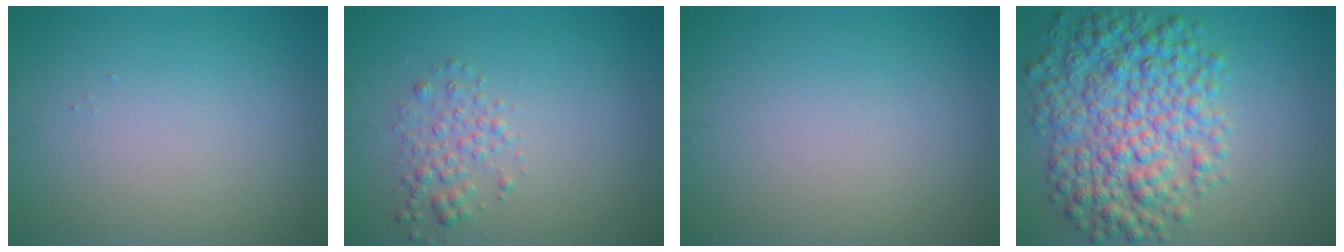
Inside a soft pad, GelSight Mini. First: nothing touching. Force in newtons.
{"total": 2.0, "press": 2.0, "slide": 0.1}
{"total": 0.0}
{"total": 8.6, "press": 8.6, "slide": 0.1}